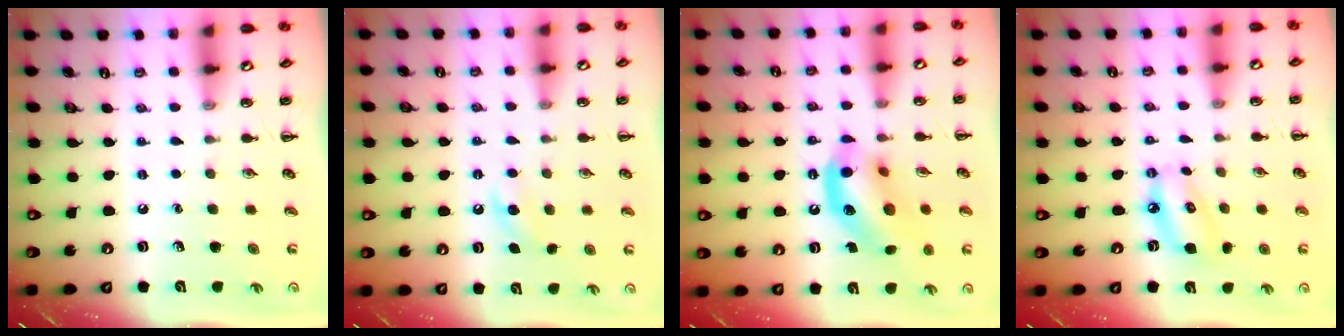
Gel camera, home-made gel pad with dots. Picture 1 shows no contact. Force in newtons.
{"total": 6.4, "press": 6.2, "slide": 1.6}
{"total": 13.8, "press": 13.6, "slide": 2.8}
{"total": 9.0, "press": 8.7, "slide": 2.3}